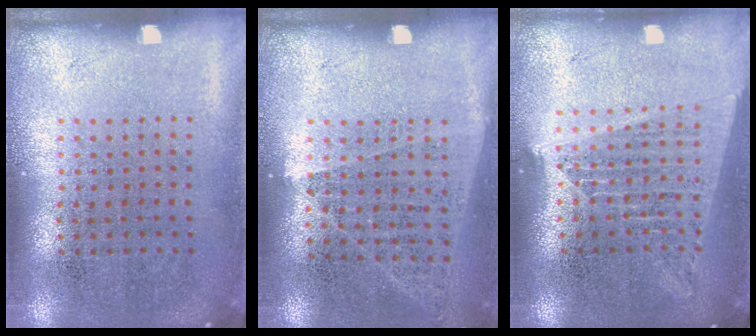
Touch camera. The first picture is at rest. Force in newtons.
{"total": 1.0, "press": 0.9, "slide": 0.4}
{"total": 1.7, "press": 1.5, "slide": 0.8}